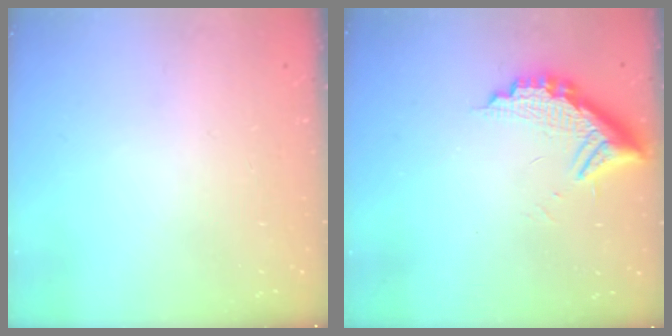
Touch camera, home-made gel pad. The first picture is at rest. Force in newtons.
{"total": 11.5, "press": 11.4, "slide": 0.8}